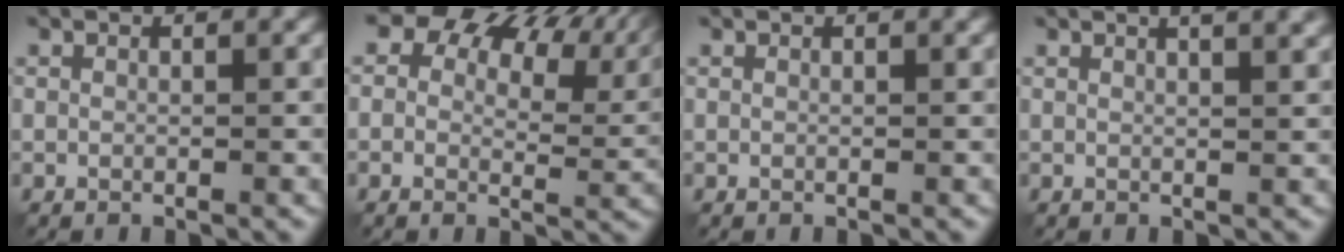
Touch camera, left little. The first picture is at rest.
{"total": 13.2, "force": [6.9, 8.2, 7.8], "torque": [-0.109, 0.031, 0.110]}
{"total": 0.7, "force": [0.6, 0.2, 0.3], "torque": [-0.004, 0.002, 0.006]}
{"total": 5.6, "force": [3.5, 2.4, 3.7], "torque": [-0.016, 0.039, 0.018]}